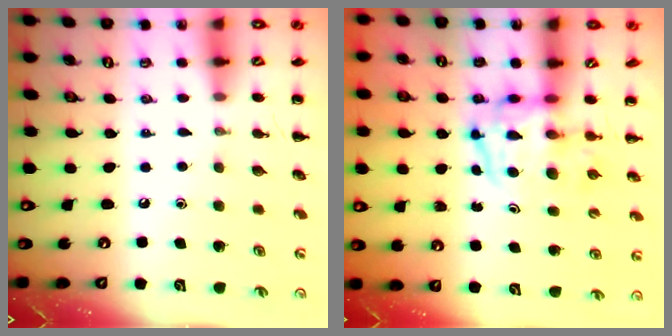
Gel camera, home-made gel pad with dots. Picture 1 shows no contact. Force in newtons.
{"total": 4.0, "press": 3.9, "slide": 0.6}